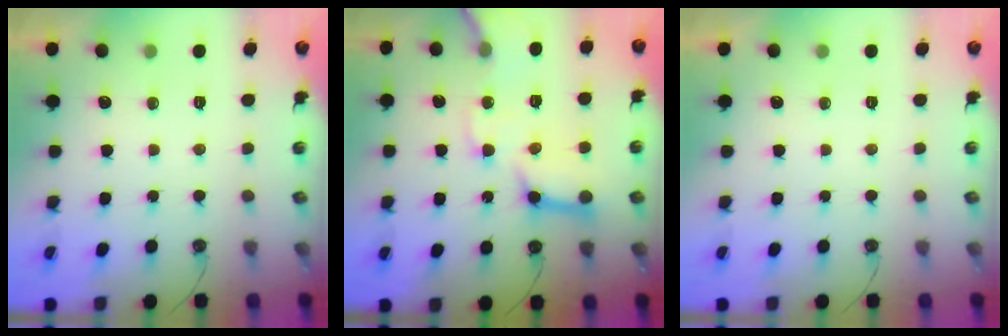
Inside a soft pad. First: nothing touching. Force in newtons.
{"total": 15.9, "press": 15.8, "slide": 2.1}
{"total": 0.0}